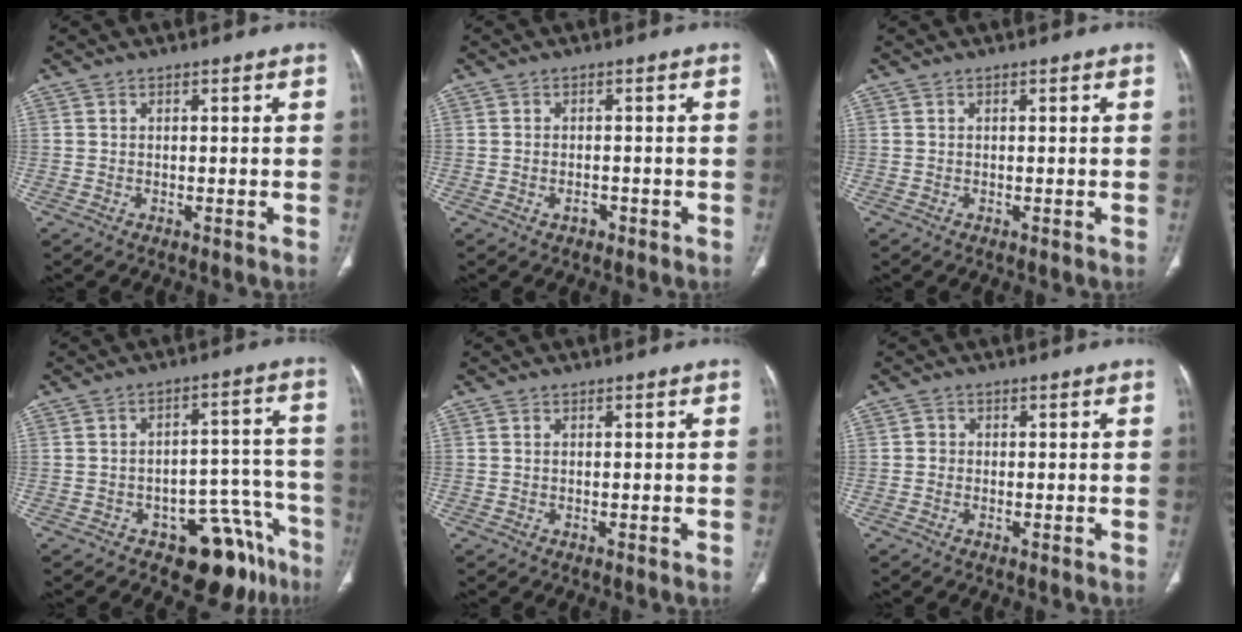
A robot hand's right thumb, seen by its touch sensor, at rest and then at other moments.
{"total": 1.6, "force": [-0.8, 1.1, 0.8], "torque": [-0.012, 0.010, -0.009]}
{"total": 0.0}
{"total": 13.1, "force": [-8.8, 6.8, 7.1], "torque": [-0.033, 0.086, -0.117]}
{"total": 0.0}
{"total": 1.0, "force": [-0.2, 1.0, 0.3], "torque": [0.001, 0.003, -0.006]}